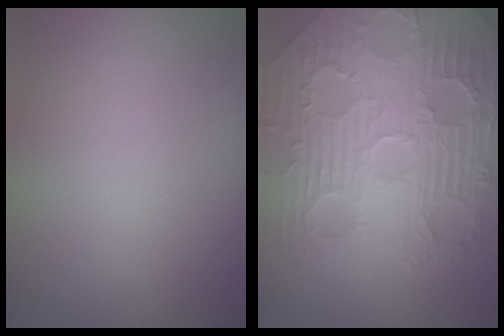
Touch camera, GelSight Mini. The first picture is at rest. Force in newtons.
{"total": 11.5, "press": 7.5, "slide": 8.7}